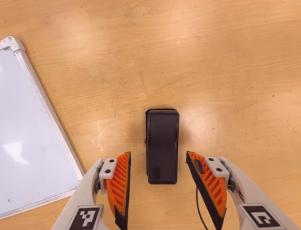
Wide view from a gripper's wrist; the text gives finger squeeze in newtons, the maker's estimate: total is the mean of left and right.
{"total": 0.0}